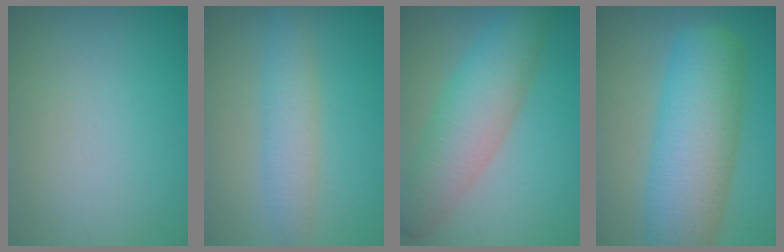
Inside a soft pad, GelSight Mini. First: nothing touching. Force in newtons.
{"total": 3.5, "press": 3.5, "slide": 0.1}
{"total": 7.1, "press": 7.1, "slide": 0.4}
{"total": 9.8, "press": 9.8, "slide": 0.8}